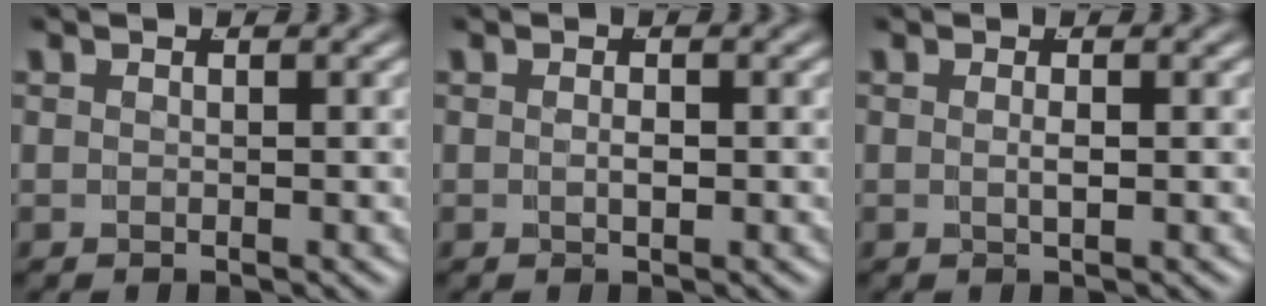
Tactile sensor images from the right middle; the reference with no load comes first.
{"total": 0.7, "force": [-0.2, 0.0, 0.6], "torque": [-0.016, -0.009, 0.002]}
{"total": 0.8, "force": [-0.1, -0.3, 0.8], "torque": [-0.016, -0.008, 0.002]}